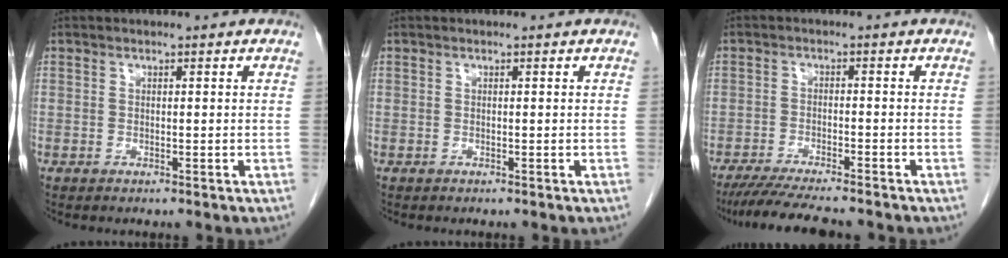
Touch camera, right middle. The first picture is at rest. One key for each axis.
{"total": 0.0}
{"total": 9.4, "fx": -8.2, "fy": 0.5, "fz": 4.6, "tx": -0.071, "ty": -0.025, "tz": -0.131}